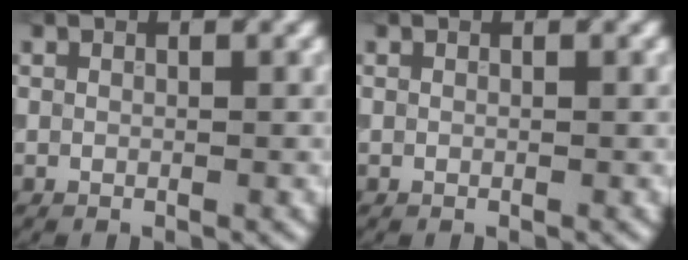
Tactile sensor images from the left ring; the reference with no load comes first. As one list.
[{"total": 0.0}]